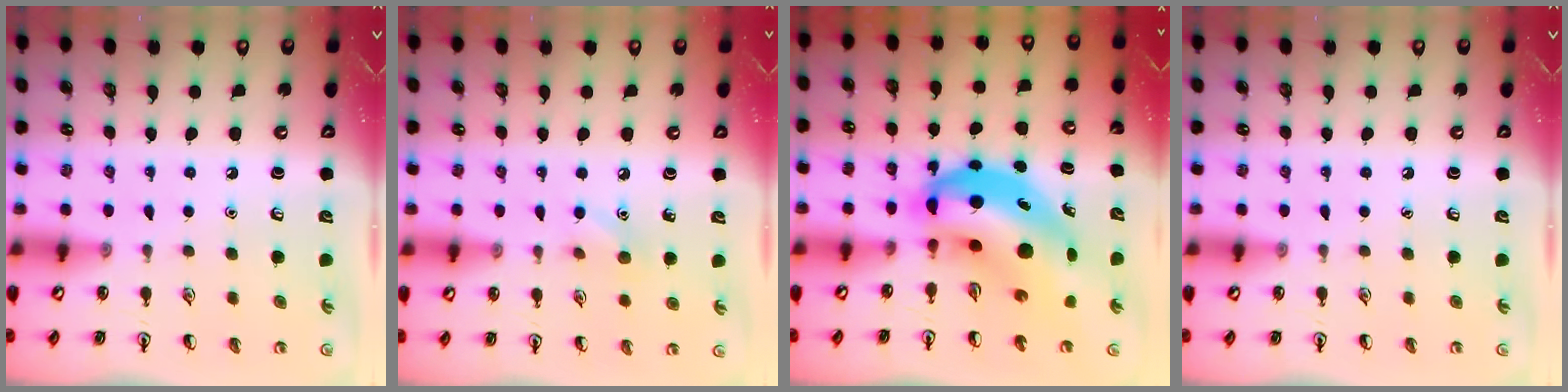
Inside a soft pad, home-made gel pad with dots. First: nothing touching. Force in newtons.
{"total": 6.9, "press": 6.6, "slide": 2.1}
{"total": 12.5, "press": 12.0, "slide": 3.5}
{"total": 0.0}